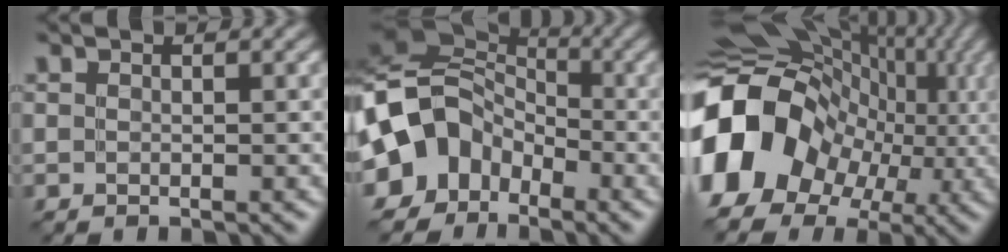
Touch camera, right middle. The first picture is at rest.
{"total": 10.1, "force": [-4.0, 8.0, 4.7], "torque": [-0.085, 0.001, -0.097]}
{"total": 19.1, "force": [-2.3, 15.3, 11.2], "torque": [-0.226, -0.010, -0.034]}